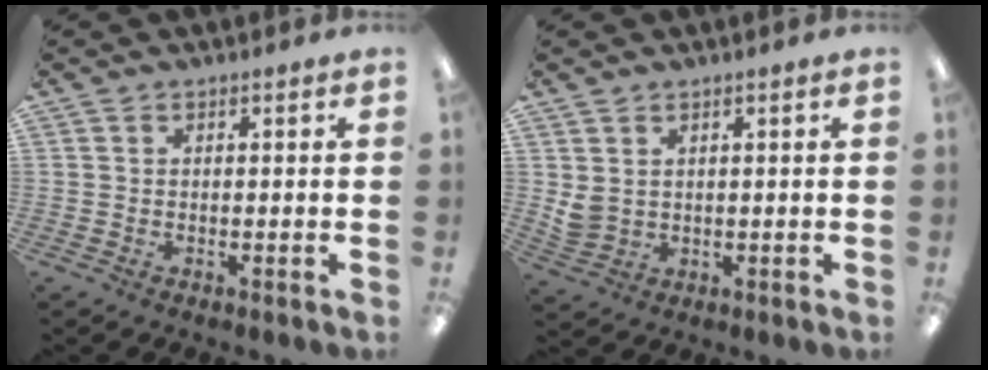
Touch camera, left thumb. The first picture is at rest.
{"total": 3.6, "force": [2.0, 2.6, 1.4], "torque": [-0.024, -0.008, 0.039]}